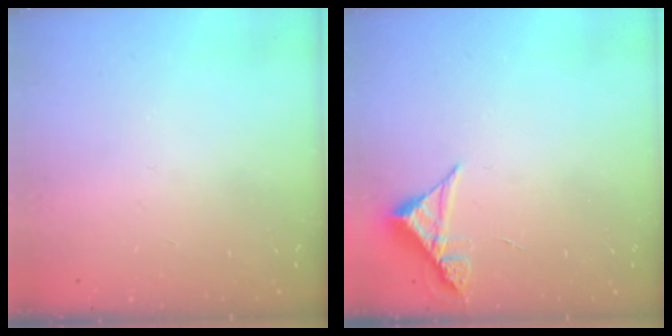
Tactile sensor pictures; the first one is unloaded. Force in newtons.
{"total": 4.9, "press": 4.9, "slide": 0.4}